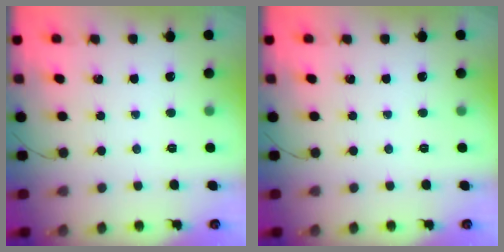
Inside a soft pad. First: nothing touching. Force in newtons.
{"total": 0.0}